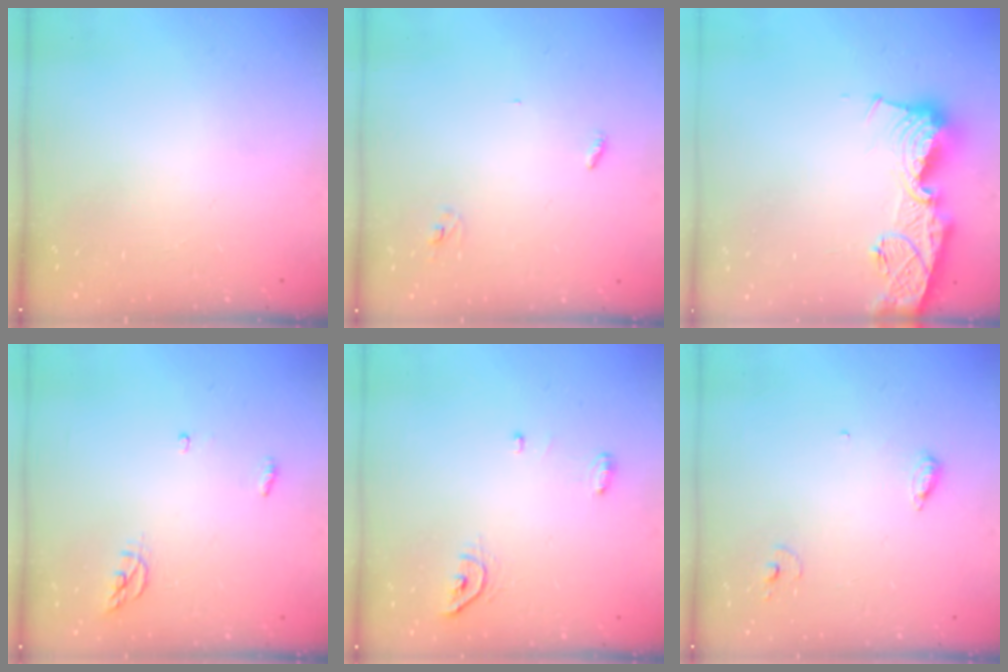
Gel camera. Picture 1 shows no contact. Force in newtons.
{"total": 2.8, "press": 2.8, "slide": 0.2}
{"total": 16.1, "press": 16.0, "slide": 1.6}
{"total": 4.0, "press": 3.9, "slide": 0.4}
{"total": 5.2, "press": 5.2, "slide": 0.1}
{"total": 6.4, "press": 6.4, "slide": 0.5}